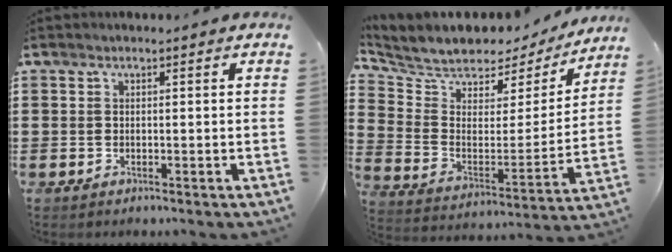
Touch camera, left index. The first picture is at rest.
{"total": 5.7, "force": [5.3, 2.0, 0.6], "torque": [-0.044, -0.051, 0.087]}